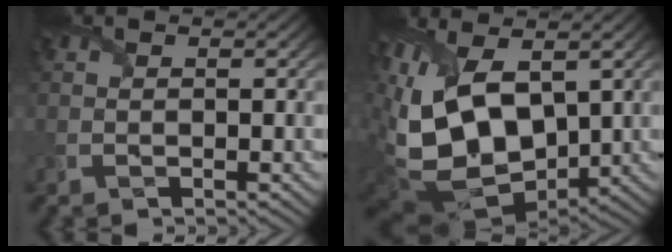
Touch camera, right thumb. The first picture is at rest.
{"total": 17.5, "force": [0.1, 10.1, 14.2], "torque": [-0.335, -0.025, 0.010]}